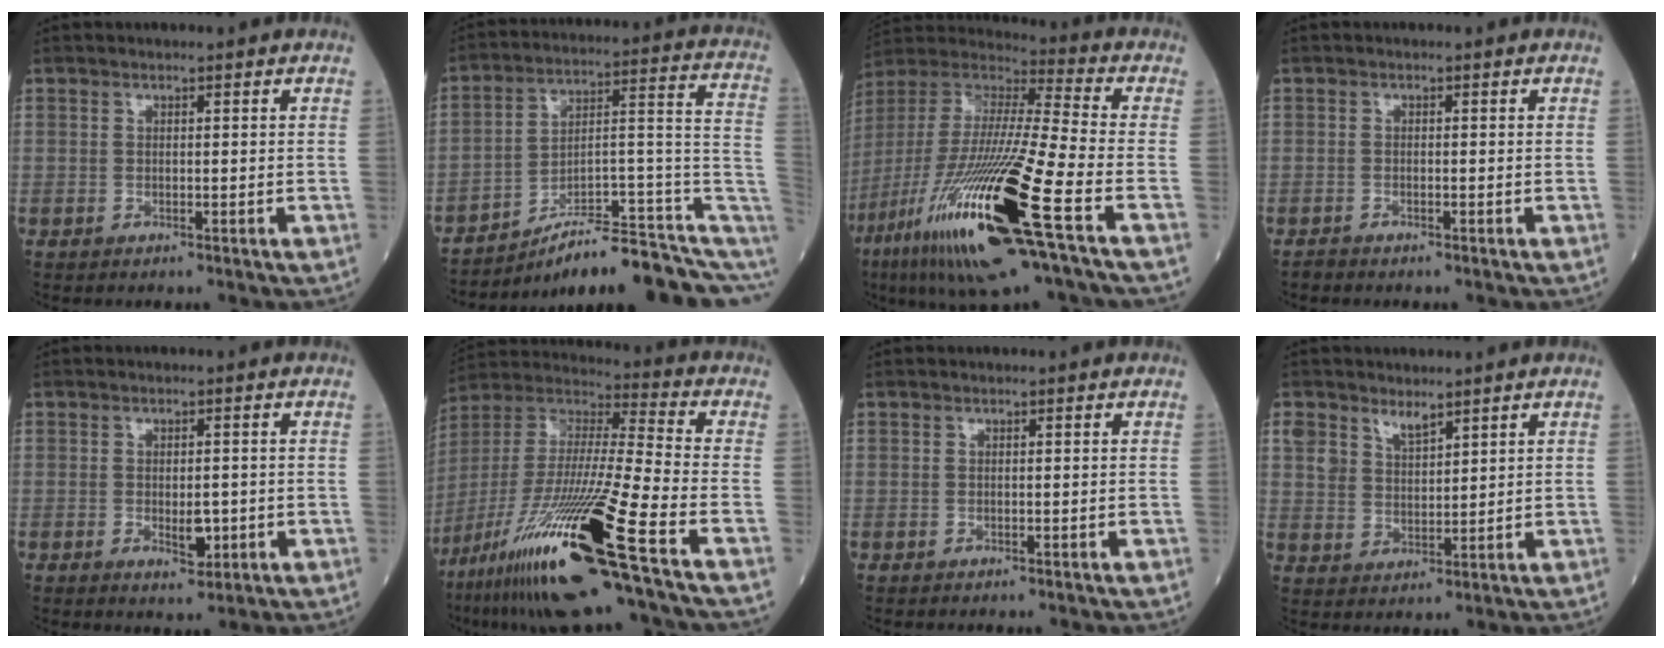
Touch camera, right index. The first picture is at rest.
{"total": 17.5, "force": [-12.0, 2.1, 12.6], "torque": [-0.115, 0.072, -0.173]}
{"total": 26.6, "force": [-11.3, 1.7, 24.0], "torque": [-0.492, -0.066, -0.214]}
{"total": 0.7, "force": [-0.6, 0.1, 0.4], "torque": [-0.010, -0.002, -0.012]}
{"total": 3.5, "force": [-0.8, 1.5, 3.1], "torque": [-0.045, -0.003, -0.006]}
{"total": 25.8, "force": [-14.3, 0.2, 21.5], "torque": [-0.431, -0.056, -0.269]}
{"total": 0.0}
{"total": 5.0, "force": [3.7, 2.7, 2.0], "torque": [-0.037, 0.003, 0.078]}